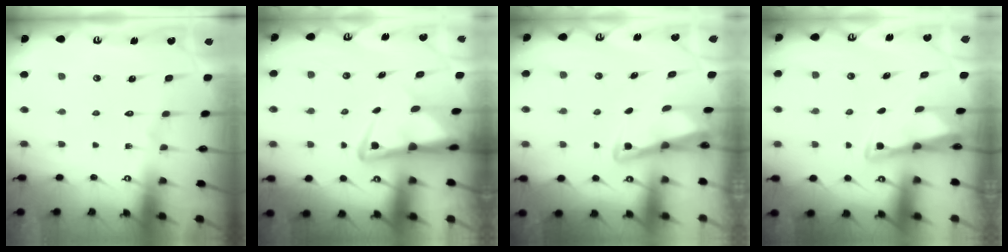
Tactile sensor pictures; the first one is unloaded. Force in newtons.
{"total": 5.4, "press": 5.3, "slide": 0.8}
{"total": 3.0, "press": 3.0, "slide": 0.4}
{"total": 2.9, "press": 2.9, "slide": 0.1}